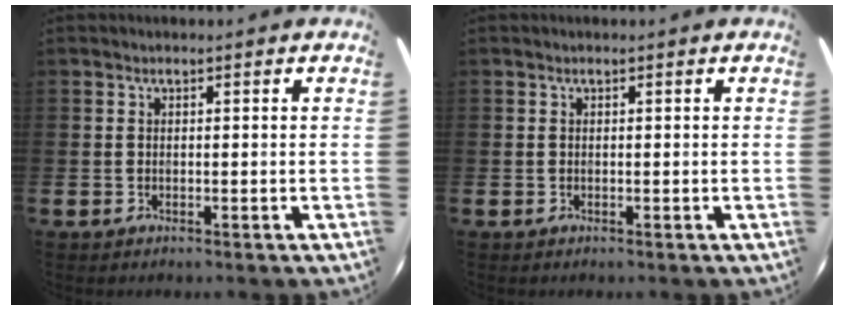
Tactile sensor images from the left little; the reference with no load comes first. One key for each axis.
{"total": 0.0}